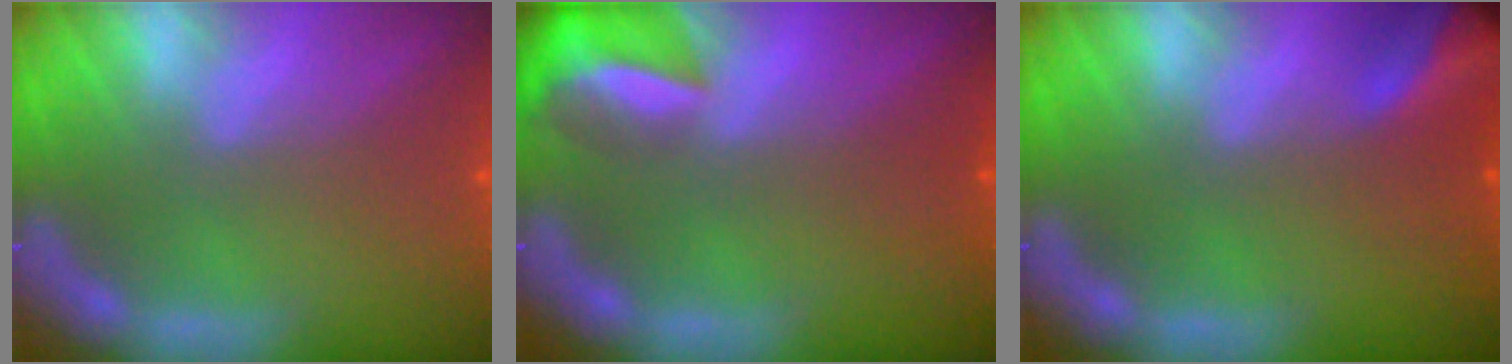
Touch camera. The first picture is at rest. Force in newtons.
{"total": 6.4}
{"total": 6.9}